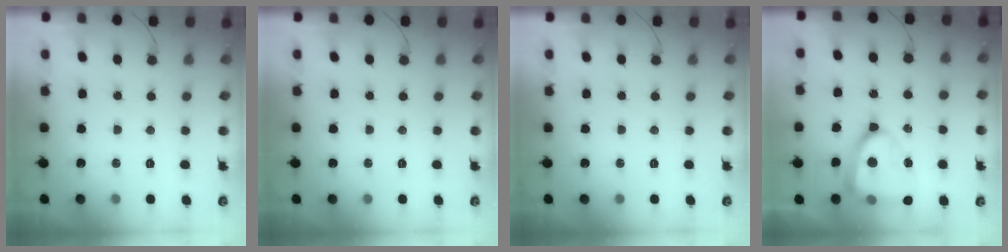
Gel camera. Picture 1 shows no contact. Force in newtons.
{"total": 0.0}
{"total": 0.0}
{"total": 16.0, "press": 15.9, "slide": 1.6}